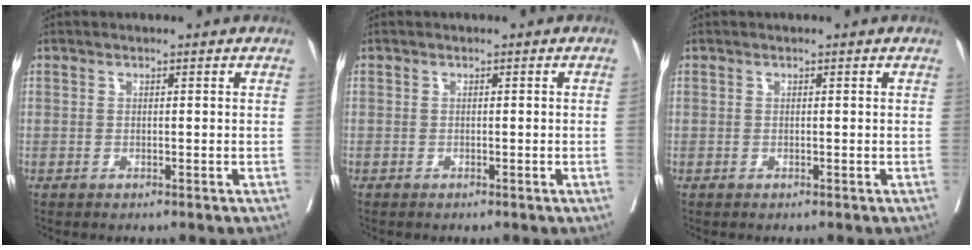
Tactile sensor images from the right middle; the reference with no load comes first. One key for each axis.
{"total": 0.6, "fx": -0.1, "fy": -0.3, "fz": 0.6, "tx": -0.002, "ty": 0.002, "tz": -0.002}
{"total": 0.0}